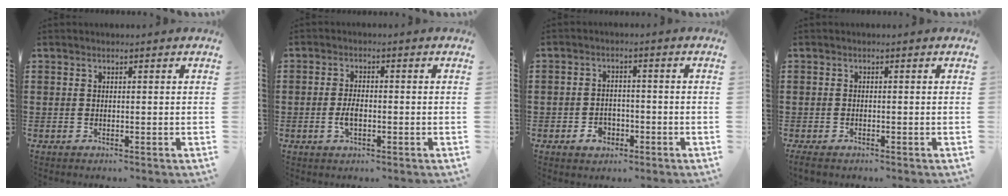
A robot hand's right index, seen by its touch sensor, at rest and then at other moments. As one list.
[{"total": 3.0, "force": [-0.7, 1.3, 2.5], "torque": [-0.055, 0.000, -0.015]}, {"total": 3.2, "force": [-1.6, 2.3, 1.5], "torque": [-0.033, 0.003, -0.032]}, {"total": 0.9, "force": [-0.7, 0.3, 0.5], "torque": [-0.018, -0.005, -0.016]}]